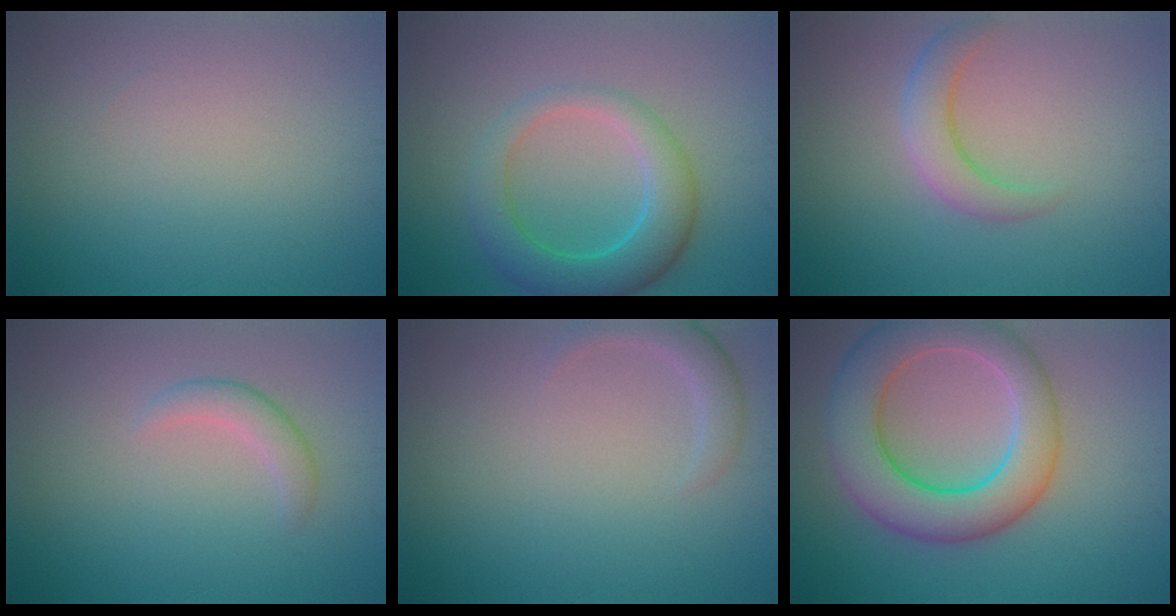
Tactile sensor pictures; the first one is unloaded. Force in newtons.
{"total": 5.5, "press": 5.5, "slide": 0.2}
{"total": 3.0, "press": 3.0, "slide": 0.2}
{"total": 1.8, "press": 1.8, "slide": 0.1}
{"total": 2.0, "press": 2.0, "slide": 0.2}
{"total": 9.0, "press": 9.0, "slide": 0.6}